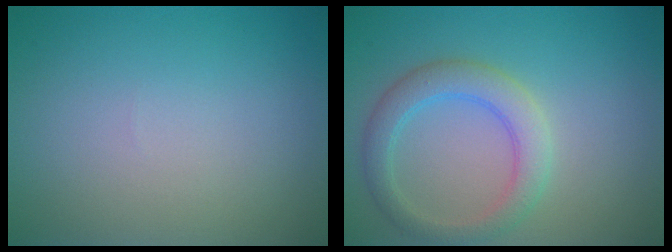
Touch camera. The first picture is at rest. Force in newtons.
{"total": 3.6, "press": 3.6, "slide": 0.2}